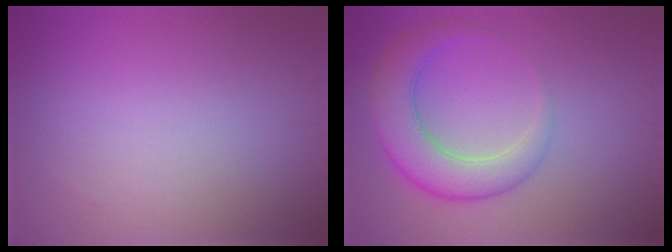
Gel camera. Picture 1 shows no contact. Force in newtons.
{"total": 5.7, "press": 5.7, "slide": 0.2}